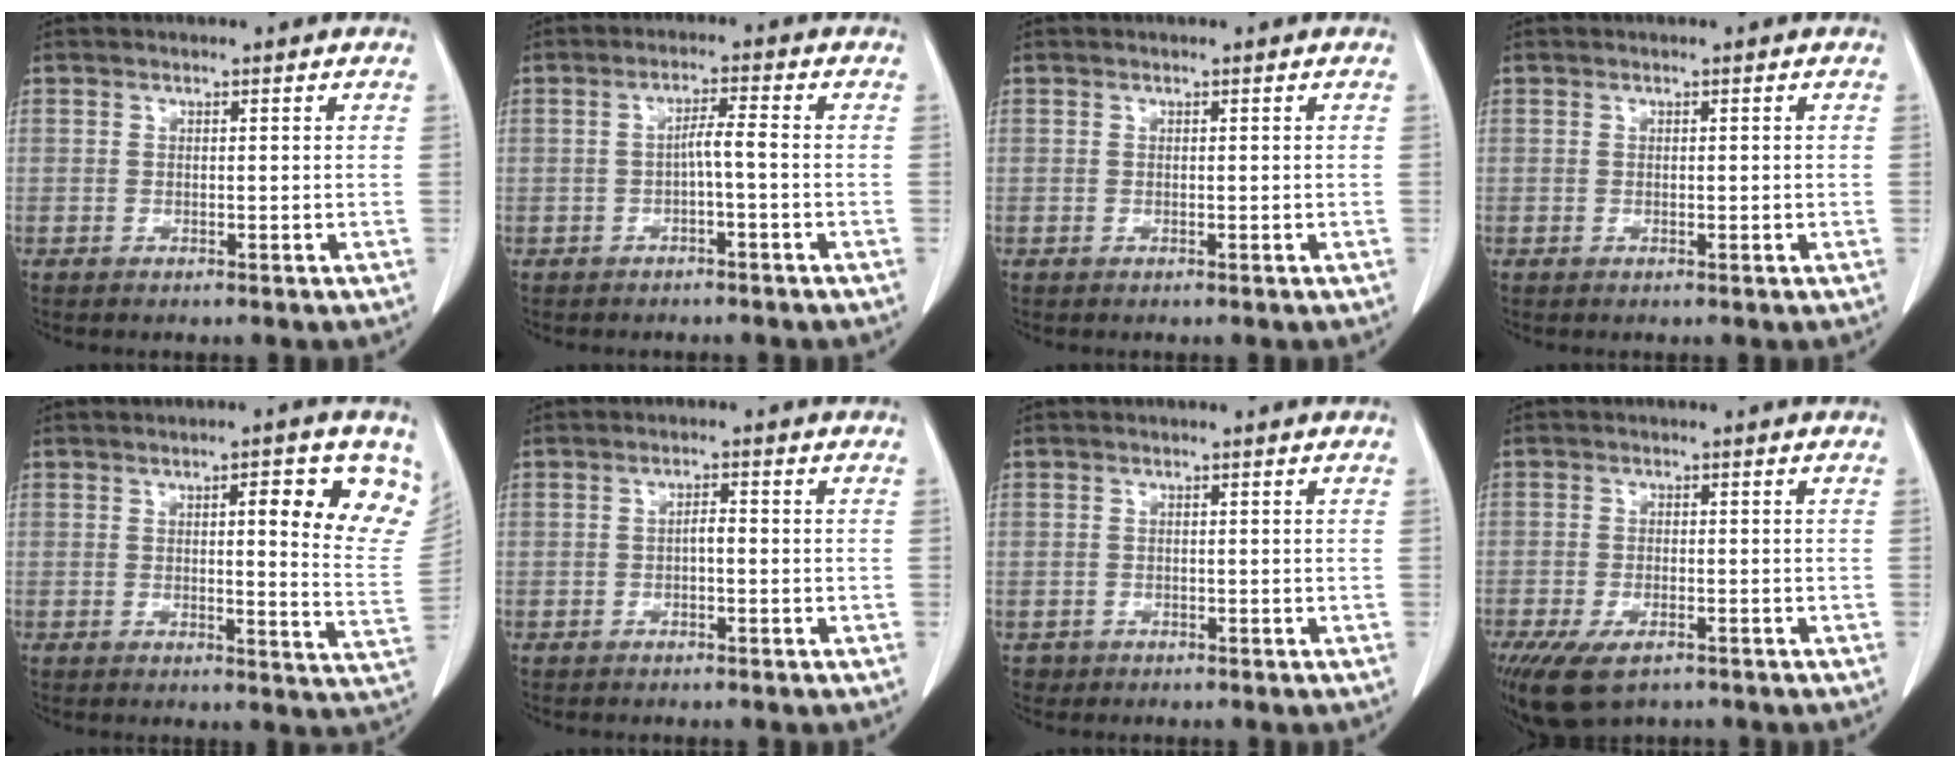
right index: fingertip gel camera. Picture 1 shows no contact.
{"total": 2.9, "force": [-0.8, 0.0, 2.8], "torque": [-0.046, 0.008, -0.013]}
{"total": 0.0}
{"total": 0.0}
{"total": 11.2, "force": [5.7, 1.7, 9.5], "torque": [-0.104, -0.018, 0.053]}
{"total": 1.6, "force": [-0.3, 0.4, 1.5], "torque": [-0.023, 0.005, -0.006]}
{"total": 1.3, "force": [-0.6, 1.2, -0.2], "torque": [-0.007, 0.004, -0.009]}
{"total": 9.2, "force": [-5.9, 4.2, 5.7], "torque": [-0.119, -0.016, -0.092]}